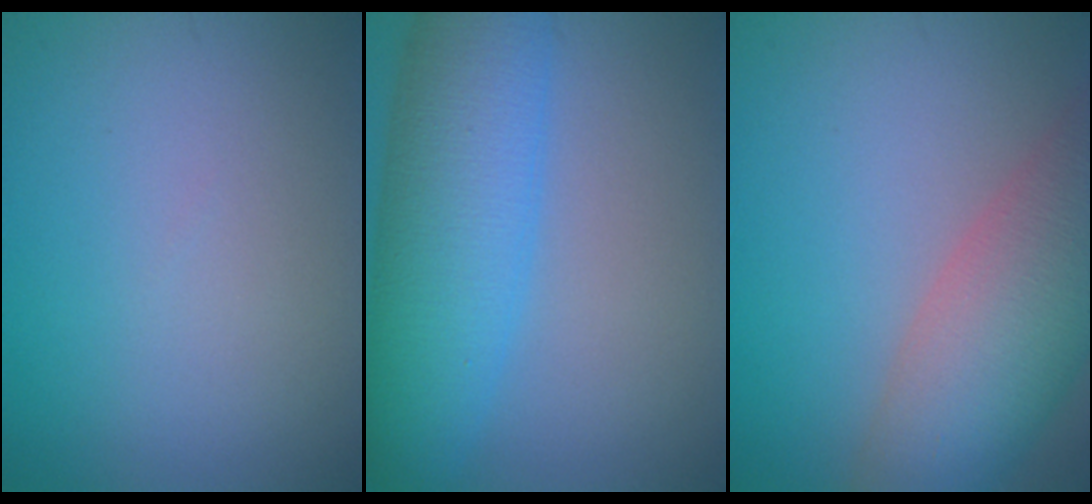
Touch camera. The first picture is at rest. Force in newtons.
{"total": 8.6, "press": 8.6, "slide": 0.3}
{"total": 8.9, "press": 8.9, "slide": 0.4}